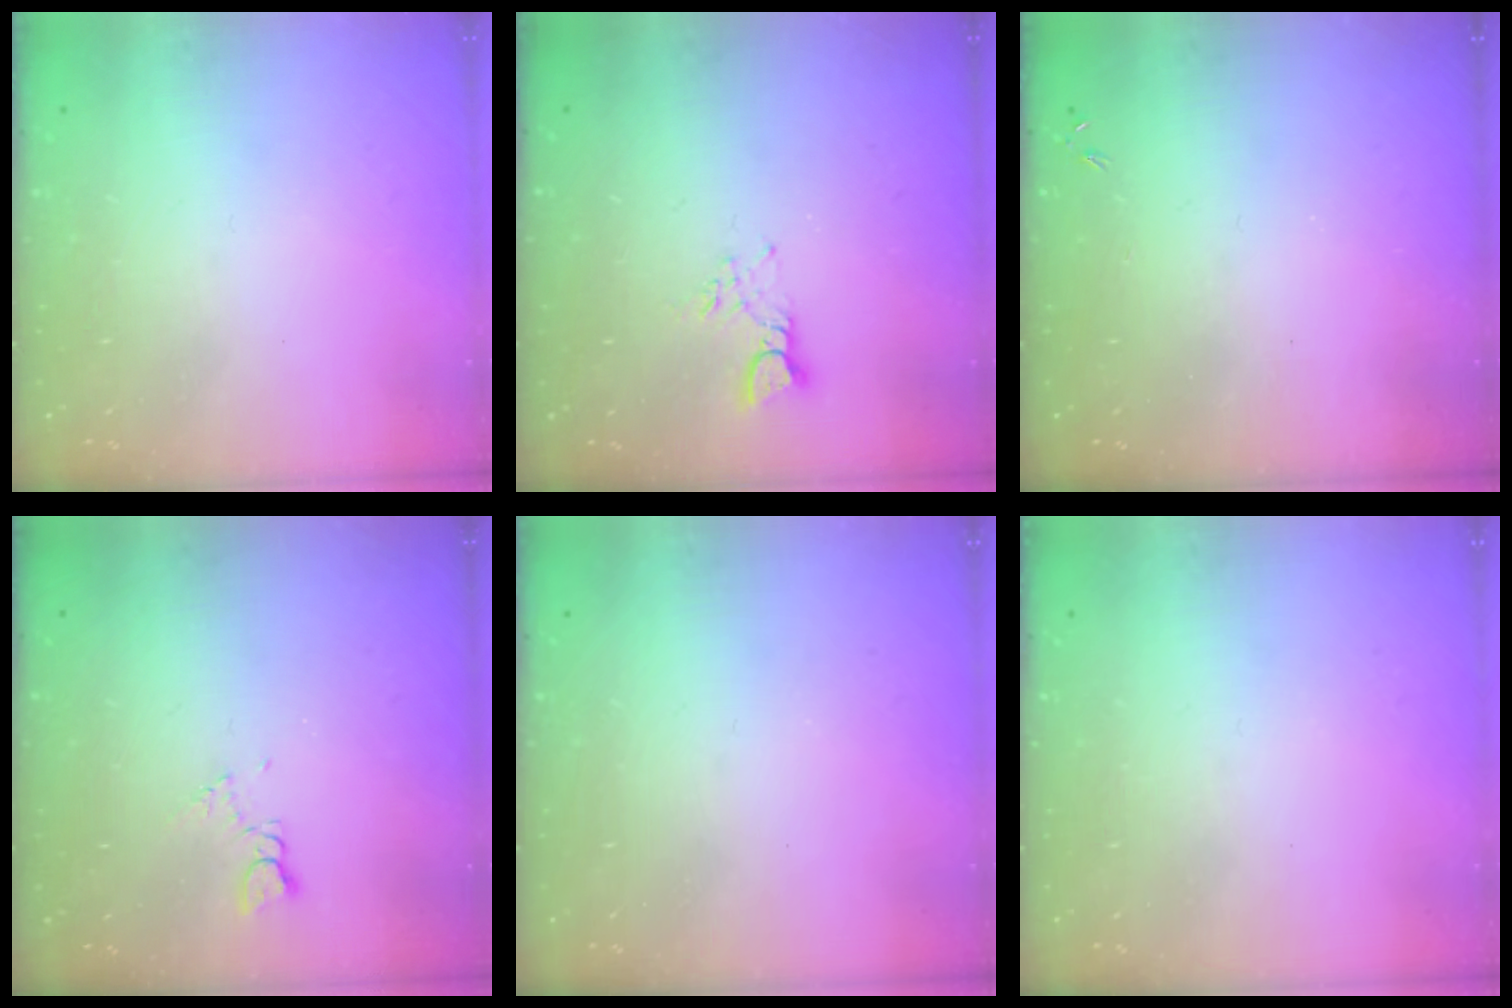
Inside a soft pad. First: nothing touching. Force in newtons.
{"total": 3.3, "press": 3.3, "slide": 0.3}
{"total": 0.0}
{"total": 2.6, "press": 2.6, "slide": 0.4}
{"total": 0.0}
{"total": 0.0}